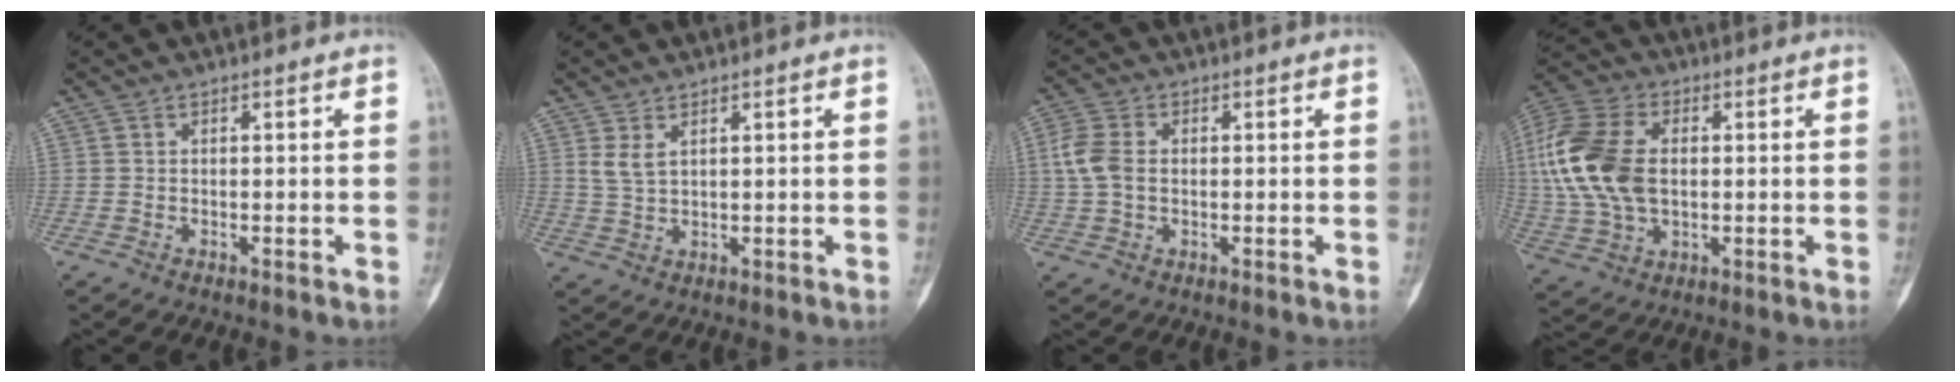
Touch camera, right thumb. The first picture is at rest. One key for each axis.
{"total": 2.9, "fx": 1.5, "fy": 1.3, "fz": 2.1, "tx": -0.043, "ty": -0.006, "tz": 0.038}
{"total": 5.9, "fx": 0.4, "fy": 4.1, "fz": 4.2, "tx": -0.101, "ty": 0.008, "tz": 0.006}
{"total": 18.2, "fx": 1.6, "fy": 11.6, "fz": 13.9, "tx": -0.308, "ty": 0.007, "tz": 0.033}